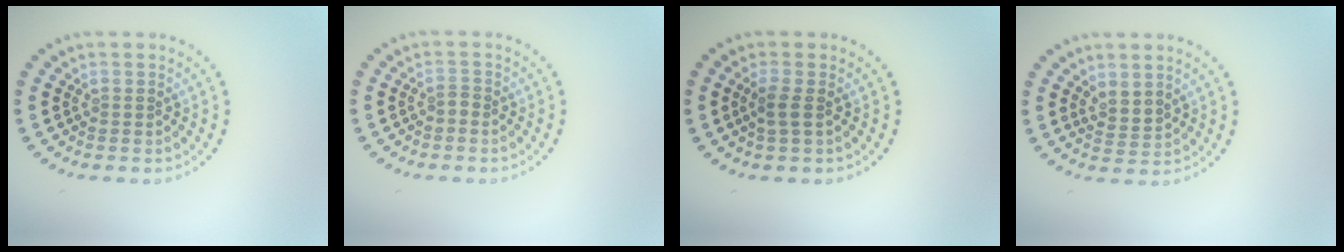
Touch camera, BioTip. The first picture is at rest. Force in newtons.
{"total": 0.8, "press": 0.5, "slide": 0.6}
{"total": 1.3, "press": 1.2, "slide": 0.6}
{"total": 1.8, "press": 1.4, "slide": 1.2}